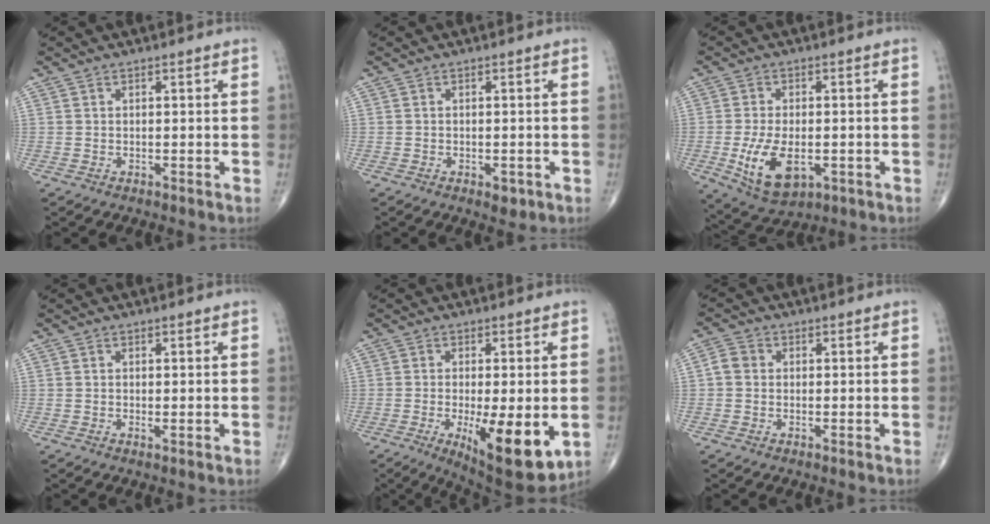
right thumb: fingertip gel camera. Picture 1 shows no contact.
{"total": 2.1, "force": [-0.9, 1.2, 1.5], "torque": [-0.014, -0.001, -0.008]}
{"total": 10.7, "force": [-2.6, 5.8, 8.6], "torque": [-0.154, -0.008, -0.030]}
{"total": 0.6, "force": [0.1, 0.2, 0.6], "torque": [-0.014, -0.004, -0.001]}
{"total": 13.7, "force": [-3.4, 4.4, 12.5], "torque": [-0.184, -0.026, -0.040]}
{"total": 2.9, "force": [0.0, 2.5, 1.5], "torque": [-0.022, 0.009, -0.006]}